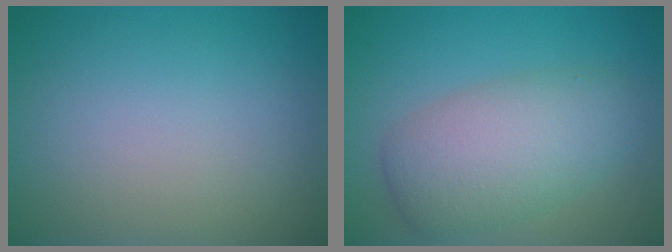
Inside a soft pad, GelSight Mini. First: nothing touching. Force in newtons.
{"total": 5.8, "press": 5.7, "slide": 0.3}